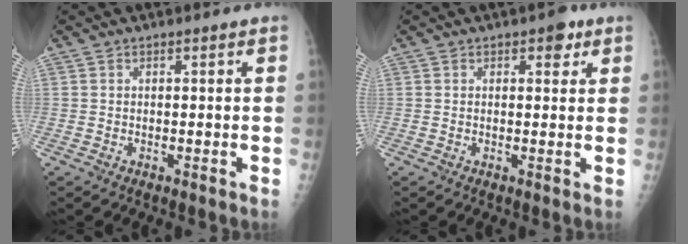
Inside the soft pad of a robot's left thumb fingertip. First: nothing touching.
{"total": 3.0, "force": [1.6, 1.5, 2.0], "torque": [-0.009, -0.001, 0.017]}